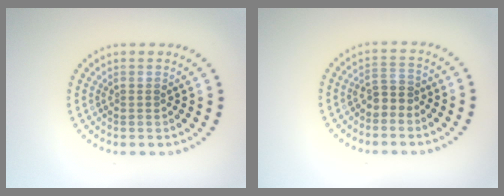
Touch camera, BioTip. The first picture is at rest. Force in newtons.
{"total": 1.9, "press": 1.6, "slide": 0.9}